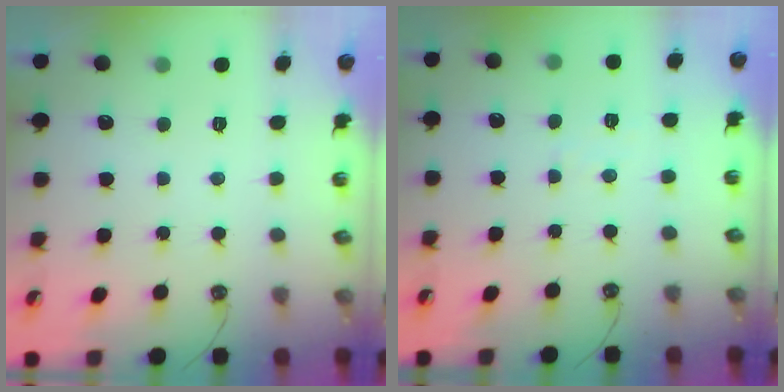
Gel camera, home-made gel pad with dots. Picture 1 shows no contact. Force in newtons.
{"total": 4.2, "press": 4.2, "slide": 0.5}